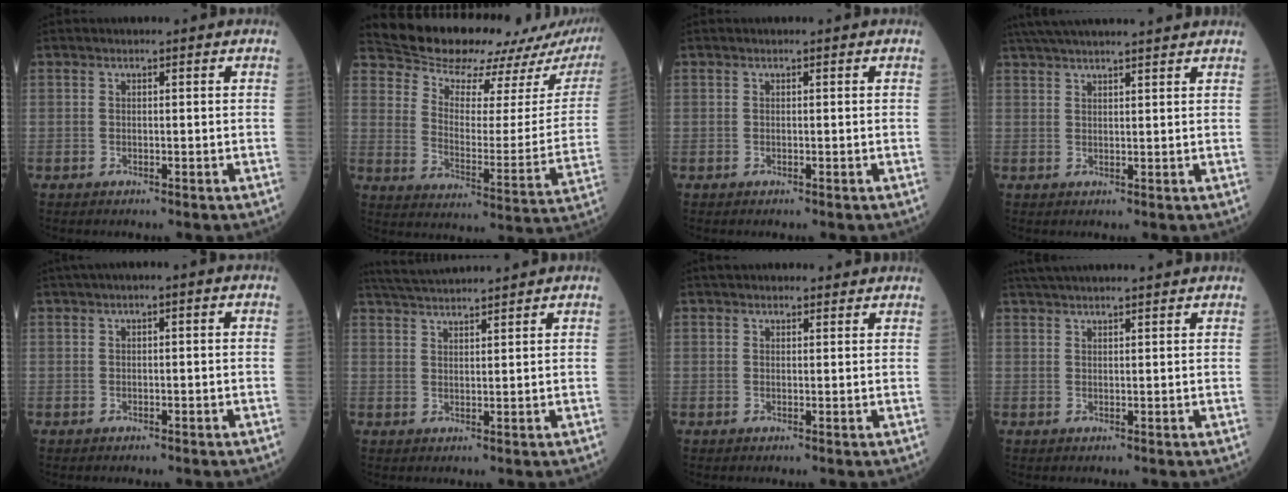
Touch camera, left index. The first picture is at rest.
{"total": 20.7, "force": [19.2, 4.5, 6.1], "torque": [-0.086, -0.060, 0.246]}
{"total": 0.0}
{"total": 13.7, "force": [12.2, 0.5, 6.2], "torque": [-0.111, 0.039, 0.179]}
{"total": 1.3, "force": [0.3, 0.1, 1.3], "torque": [-0.026, 0.012, 0.004]}
{"total": 7.4, "force": [7.0, -0.9, 2.1], "torque": [-0.044, 0.028, 0.121]}
{"total": 5.1, "force": [4.7, 1.5, 1.4], "torque": [-0.010, 0.028, 0.057]}
{"total": 10.0, "force": [9.0, 0.1, 4.4], "torque": [-0.072, 0.035, 0.129]}